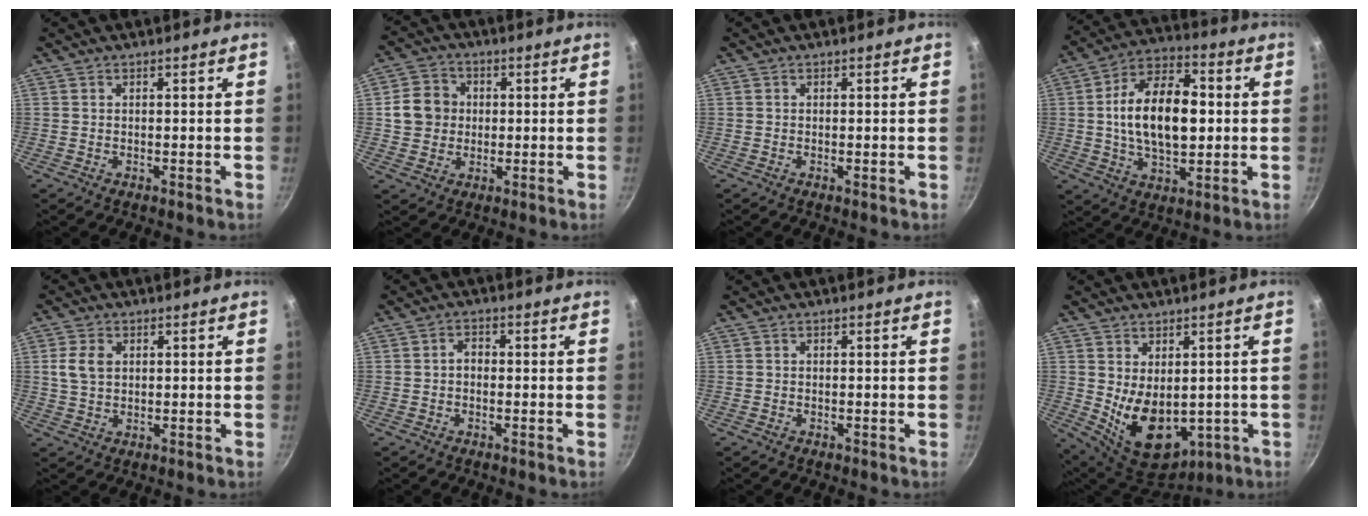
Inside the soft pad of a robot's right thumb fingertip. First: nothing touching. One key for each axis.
{"total": 8.2, "fx": 0.5, "fy": 7.4, "fz": 3.5, "tx": -0.041, "ty": 0.011, "tz": 0.002}
{"total": 0.5, "fx": -0.2, "fy": 0.1, "fz": 0.5, "tx": -0.006, "ty": -0.003, "tz": -0.004}
{"total": 17.6, "fx": 1.0, "fy": 9.7, "fz": 14.6, "tx": -0.229, "ty": 0.015, "tz": 0.013}
{"total": 4.8, "fx": 1.0, "fy": 3.4, "fz": 3.3, "tx": -0.064, "ty": 0.001, "tz": 0.022}
{"total": 2.0, "fx": -0.4, "fy": 1.5, "fz": 1.3, "tx": -0.008, "ty": 0.011, "tz": -0.013}
{"total": 0.0}
{"total": 13.6, "fx": -1.5, "fy": 8.5, "fz": 10.4, "tx": -0.148, "ty": -0.016, "tz": 0.012}